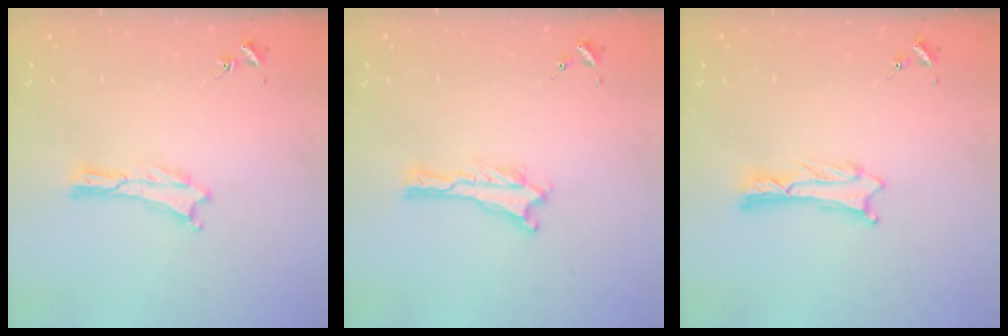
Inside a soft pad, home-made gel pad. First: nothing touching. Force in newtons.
{"total": 0.0}
{"total": 1.1, "press": 1.1, "slide": 0.2}